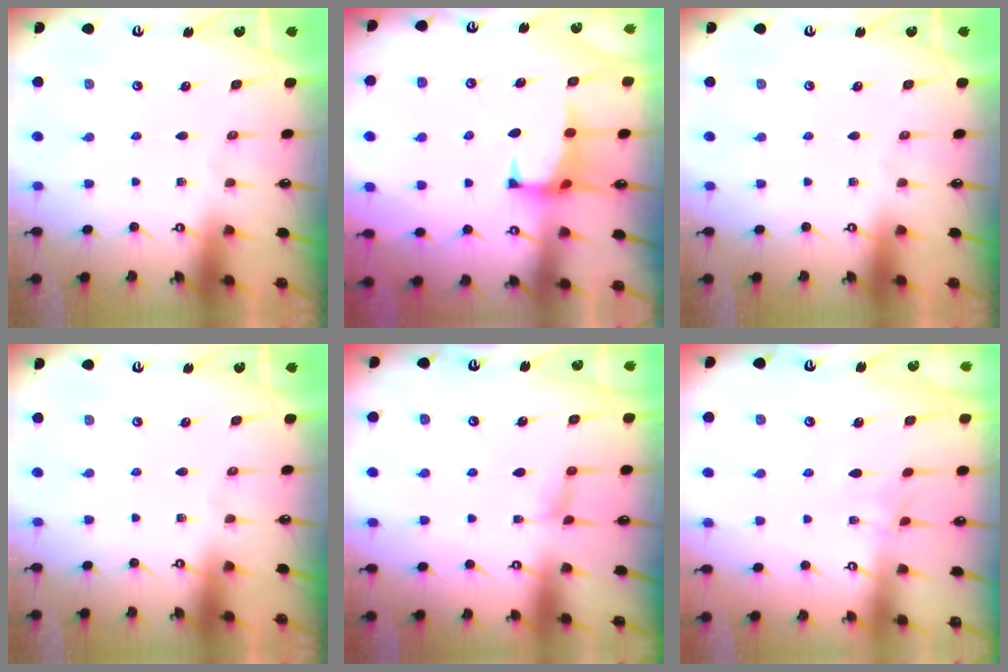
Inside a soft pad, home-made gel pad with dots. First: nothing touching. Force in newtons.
{"total": 1.6, "press": 1.5, "slide": 0.6}
{"total": 0.0}
{"total": 0.0}
{"total": 2.2, "press": 2.2, "slide": 0.4}
{"total": 1.4, "press": 1.3, "slide": 0.5}